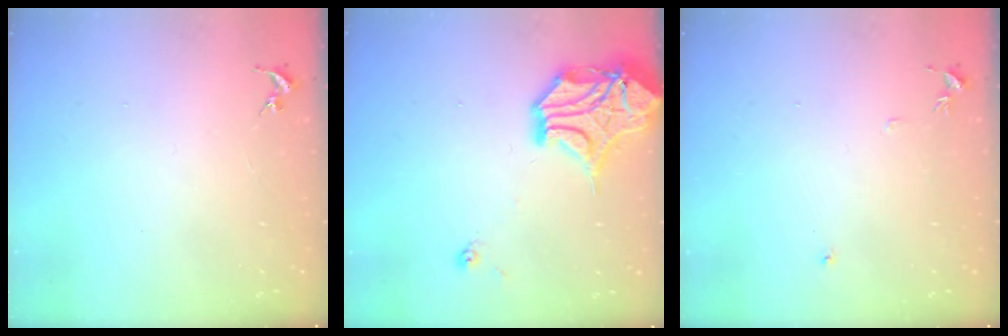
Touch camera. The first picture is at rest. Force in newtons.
{"total": 16.4, "press": 16.2, "slide": 2.5}
{"total": 6.2, "press": 6.2, "slide": 0.7}